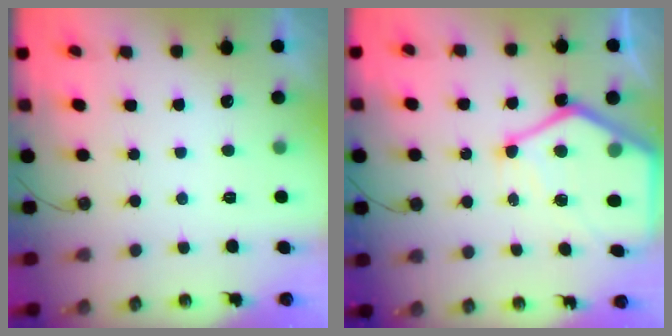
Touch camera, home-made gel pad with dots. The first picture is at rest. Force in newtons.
{"total": 17.1, "press": 17.0, "slide": 1.6}